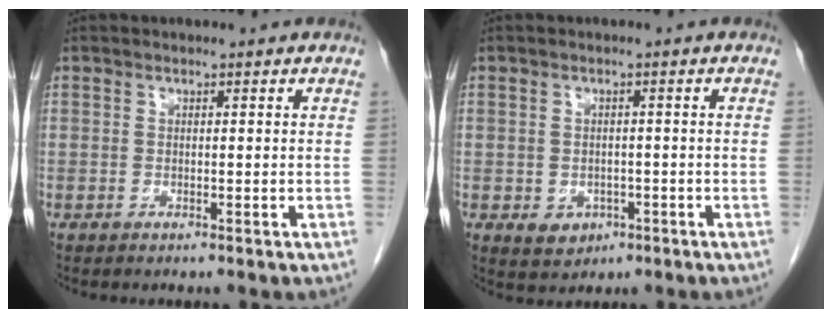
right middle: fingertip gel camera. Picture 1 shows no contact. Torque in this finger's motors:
{"motor_torque": [0.52, -0.33, -0.04, 0.00]}